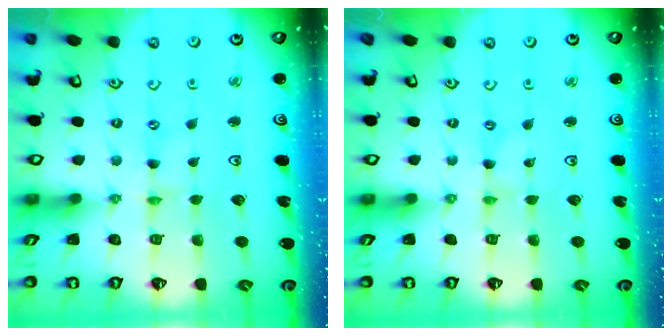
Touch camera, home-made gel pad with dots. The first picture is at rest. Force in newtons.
{"total": 0.0}